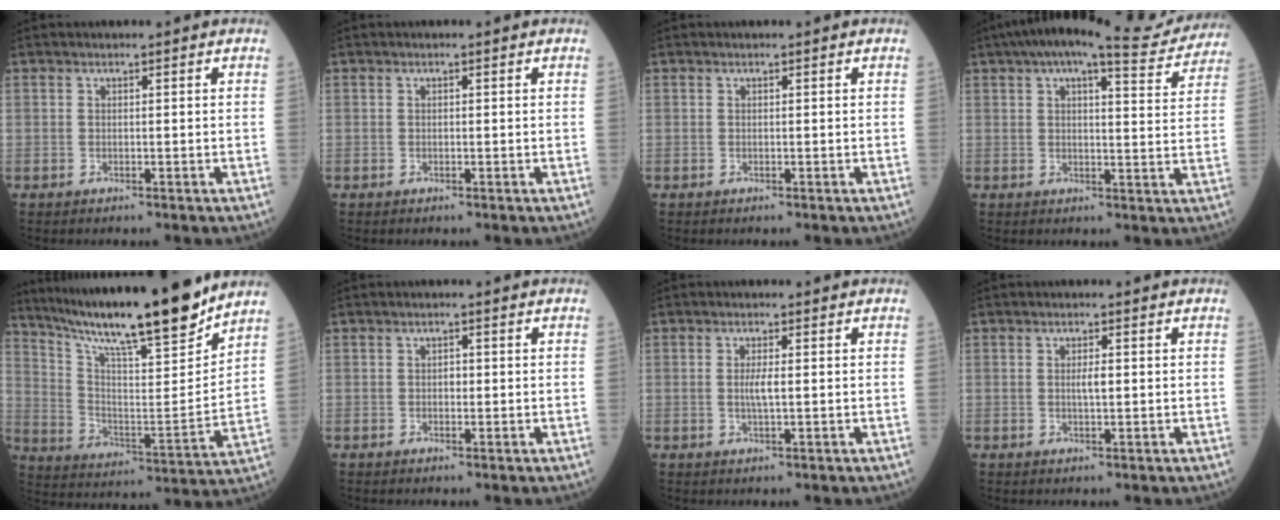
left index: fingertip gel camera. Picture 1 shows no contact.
{"total": 0.0}
{"total": 0.0}
{"total": 14.4, "force": [12.7, 2.4, 6.5], "torque": [-0.093, 0.017, 0.155]}
{"total": 21.3, "force": [18.0, 0.9, 11.3], "torque": [-0.193, -0.022, 0.290]}
{"total": 1.0, "force": [-0.1, 0.7, 0.7], "torque": [-0.010, 0.000, -0.004]}
{"total": 2.1, "force": [-0.1, 0.2, 2.1], "torque": [-0.044, -0.004, -0.002]}
{"total": 1.6, "force": [0.0, 0.3, 1.6], "torque": [-0.030, -0.001, 0.000]}